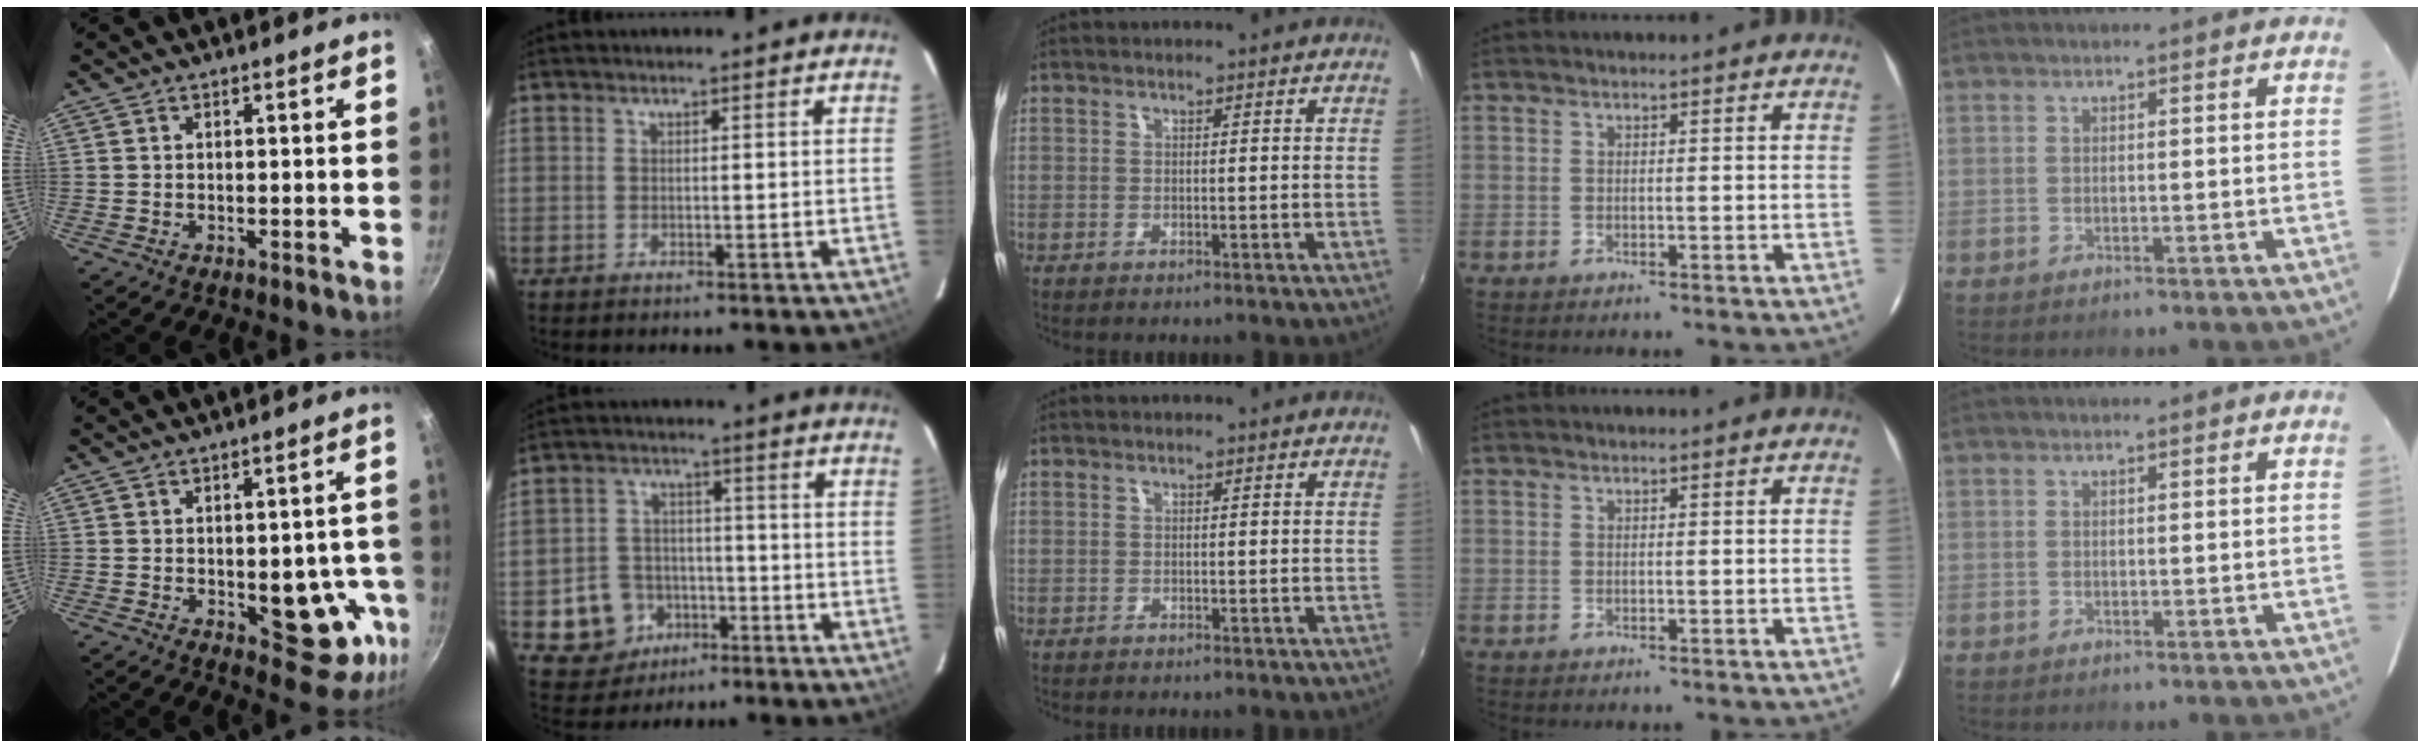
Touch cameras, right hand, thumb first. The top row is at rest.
{"thumb": {"total": 12.0, "force": [-2.4, 6.4, 9.8], "torque": [-0.060, 0.001, -0.023]}, "index": {"total": 9.5, "force": [-4.1, 8.3, 1.9], "torque": [-0.063, 0.029, -0.046]}}